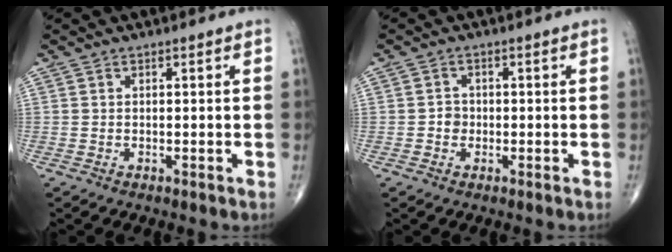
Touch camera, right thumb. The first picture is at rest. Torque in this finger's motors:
{"motor_torque": [-0.07, 0.28, 0.31, -0.19, -0.01]}